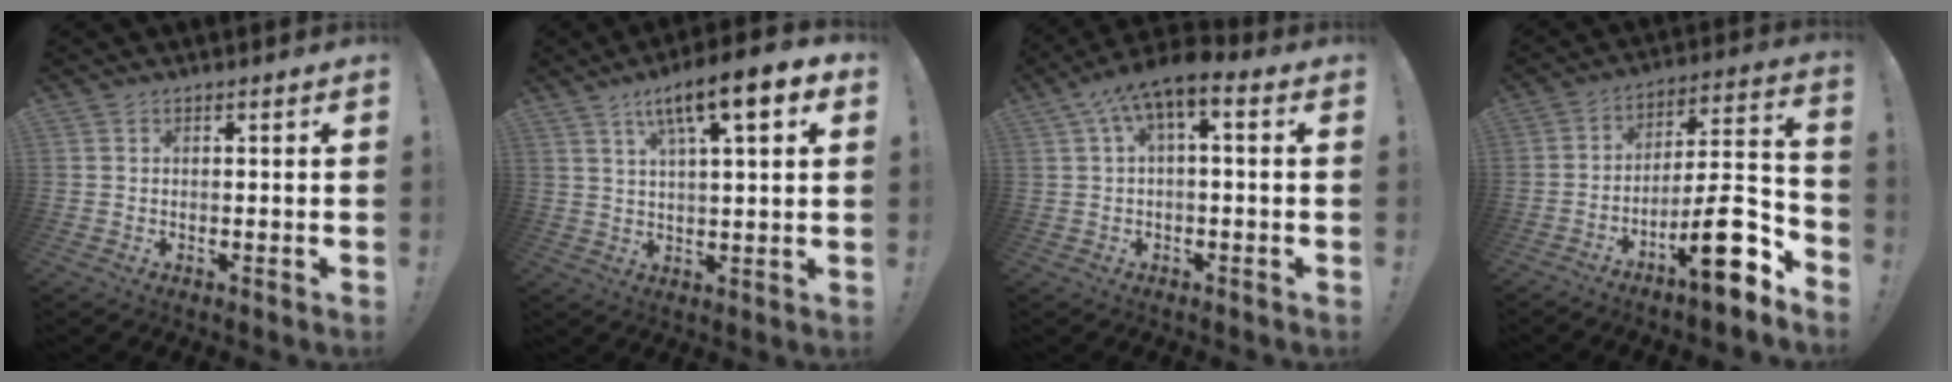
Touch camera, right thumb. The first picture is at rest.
{"total": 11.4, "force": [5.7, 2.3, 9.6], "torque": [-0.148, -0.025, 0.088]}
{"total": 7.1, "force": [1.8, 1.9, 6.6], "torque": [-0.108, -0.010, 0.036]}
{"total": 17.8, "force": [-9.7, 4.2, 14.3], "torque": [-0.206, 0.055, -0.156]}